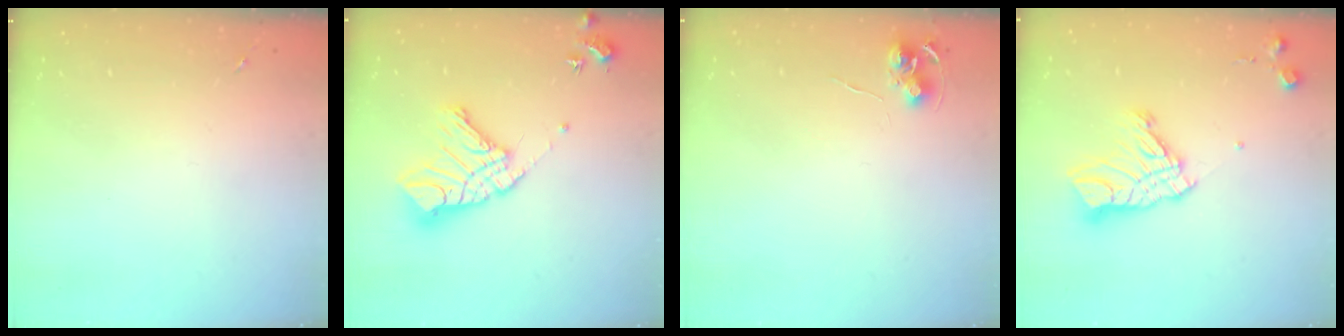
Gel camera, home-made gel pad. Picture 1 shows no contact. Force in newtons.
{"total": 16.3, "press": 16.2, "slide": 2.0}
{"total": 7.9, "press": 7.9, "slide": 0.5}
{"total": 14.5, "press": 14.5, "slide": 1.3}